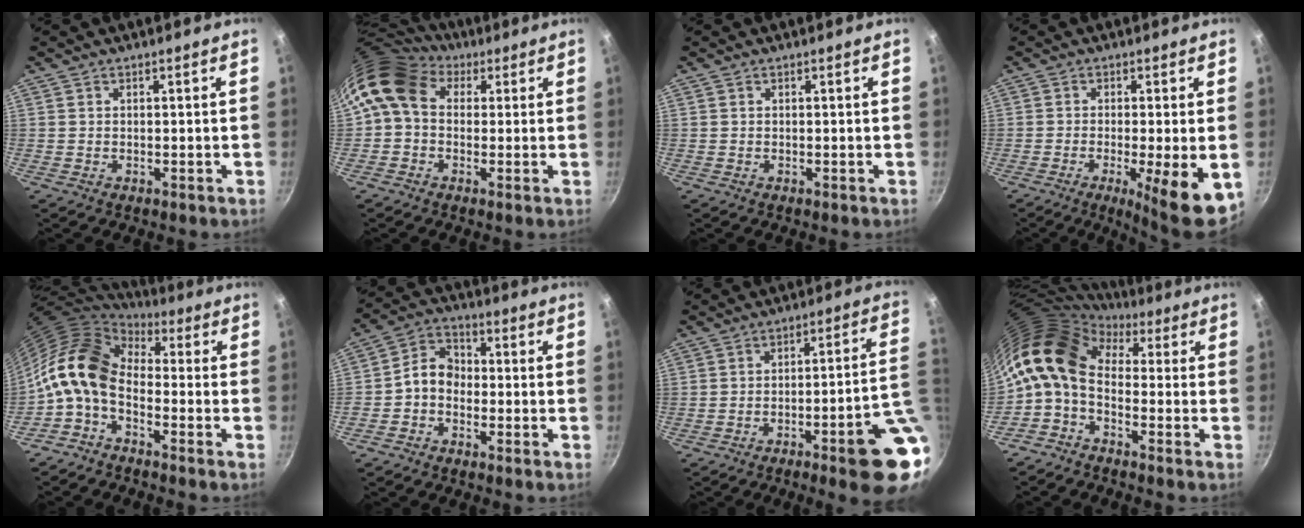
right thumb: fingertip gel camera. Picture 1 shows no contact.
{"total": 10.5, "force": [2.7, 8.2, 6.0], "torque": [-0.098, 0.012, 0.025]}
{"total": 0.0}
{"total": 10.5, "force": [-2.8, 1.7, 10.0], "torque": [-0.142, -0.006, -0.036]}
{"total": 13.2, "force": [-2.1, 8.2, 10.1], "torque": [-0.180, 0.036, -0.061]}
{"total": 6.2, "force": [-1.7, 4.8, 3.5], "torque": [-0.046, 0.033, -0.049]}
{"total": 14.8, "force": [-4.5, 2.3, 14.0], "torque": [-0.157, 0.029, -0.057]}
{"total": 12.6, "force": [1.1, 7.7, 9.9], "torque": [-0.184, 0.022, -0.001]}